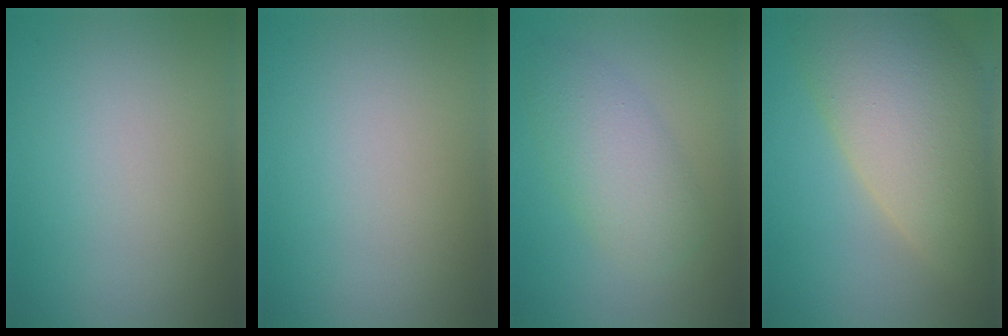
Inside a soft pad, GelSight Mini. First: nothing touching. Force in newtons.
{"total": 0.0}
{"total": 4.3, "press": 4.3, "slide": 0.2}
{"total": 13.0, "press": 13.0, "slide": 1.0}